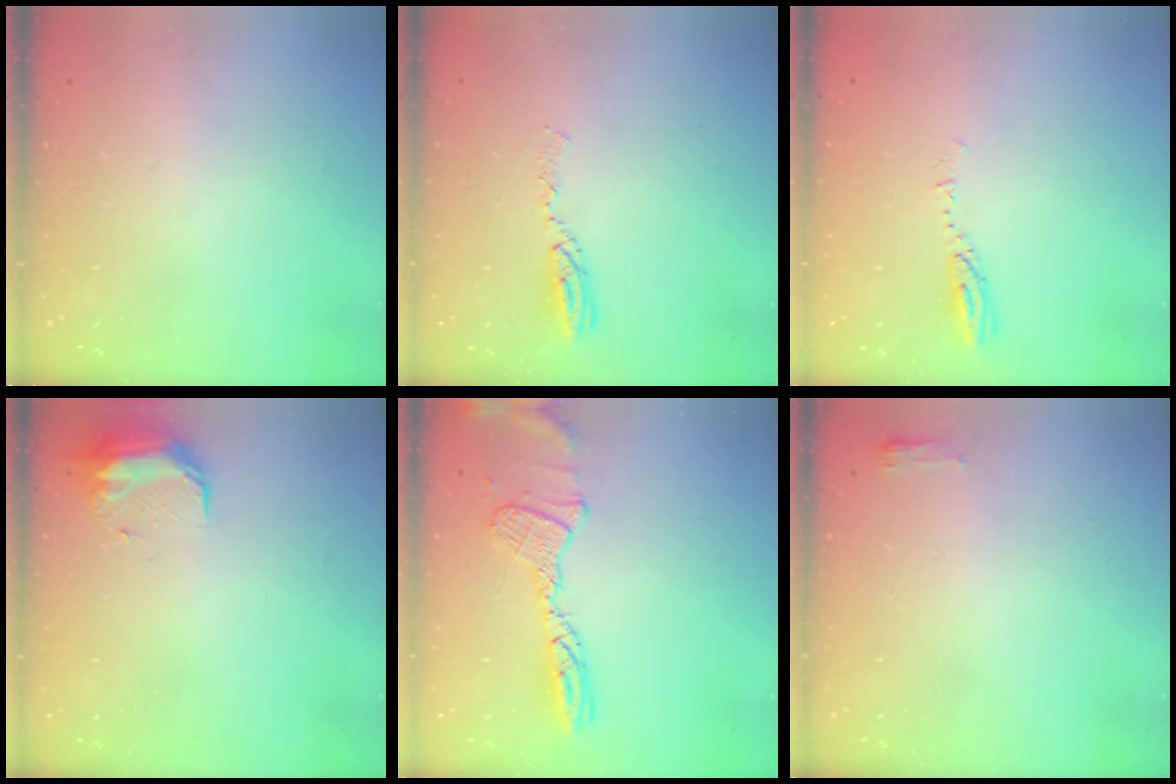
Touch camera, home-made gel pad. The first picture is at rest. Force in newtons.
{"total": 7.7, "press": 7.7, "slide": 0.7}
{"total": 3.7, "press": 3.7, "slide": 0.1}
{"total": 8.7, "press": 8.5, "slide": 1.4}
{"total": 12.8, "press": 12.7, "slide": 1.0}
{"total": 2.7, "press": 2.6, "slide": 0.8}